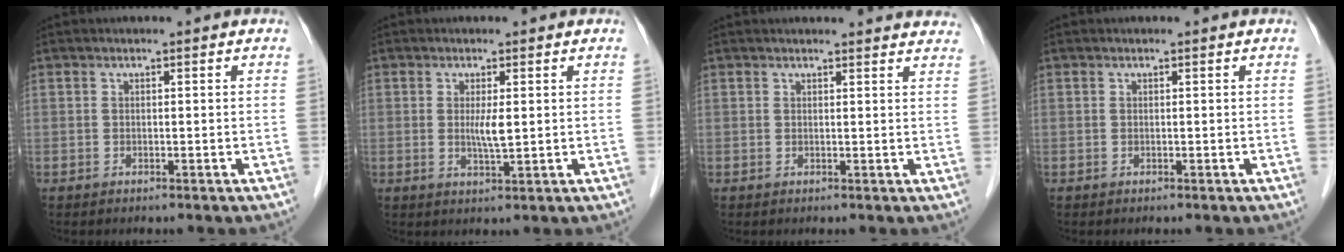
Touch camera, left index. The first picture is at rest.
{"total": 2.8, "force": [0.3, 0.3, 2.8], "torque": [-0.054, -0.005, 0.007]}
{"total": 10.2, "force": [9.8, 1.5, 2.4], "torque": [-0.007, 0.009, 0.089]}
{"total": 0.0}